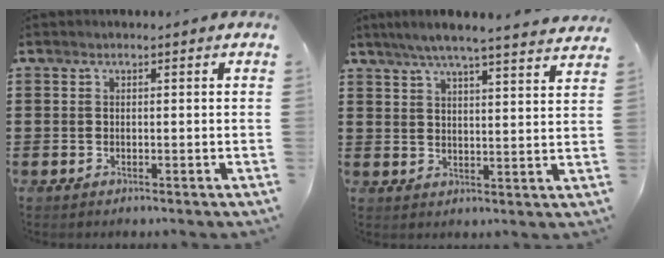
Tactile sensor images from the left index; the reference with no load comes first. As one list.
[{"total": 5.5, "force": [4.9, -0.3, 2.5], "torque": [-0.064, -0.022, 0.083]}]